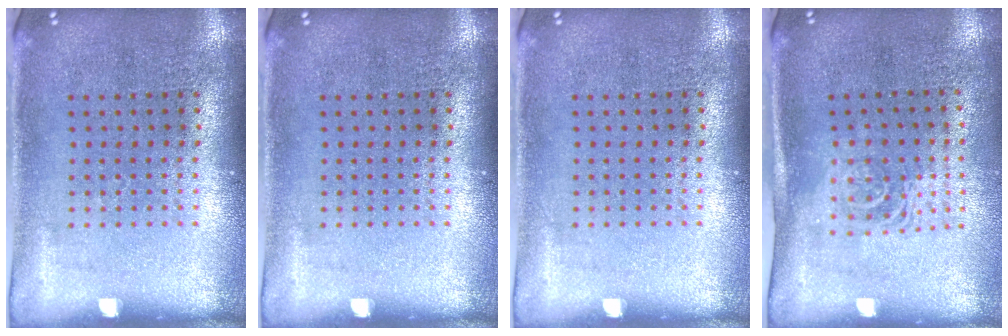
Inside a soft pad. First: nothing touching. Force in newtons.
{"total": 0.0}
{"total": 0.0}
{"total": 1.6, "press": 1.3, "slide": 1.0}